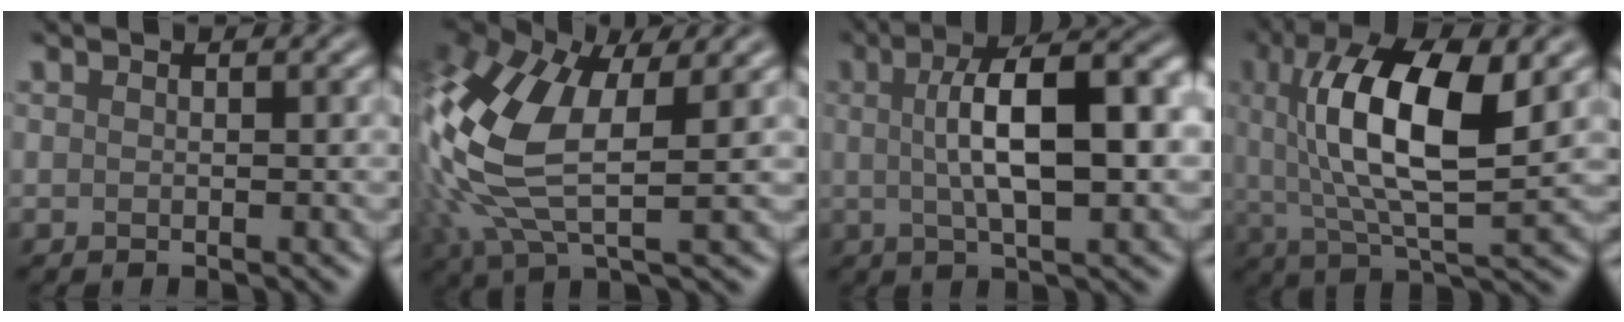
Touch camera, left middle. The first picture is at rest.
{"total": 8.1, "force": [0.1, 3.8, 7.2], "torque": [-0.228, -0.036, 0.044]}
{"total": 8.0, "force": [0.3, 1.4, 7.9], "torque": [-0.138, -0.010, 0.041]}
{"total": 8.0, "force": [0.8, 1.9, 7.8], "torque": [-0.174, -0.022, 0.057]}